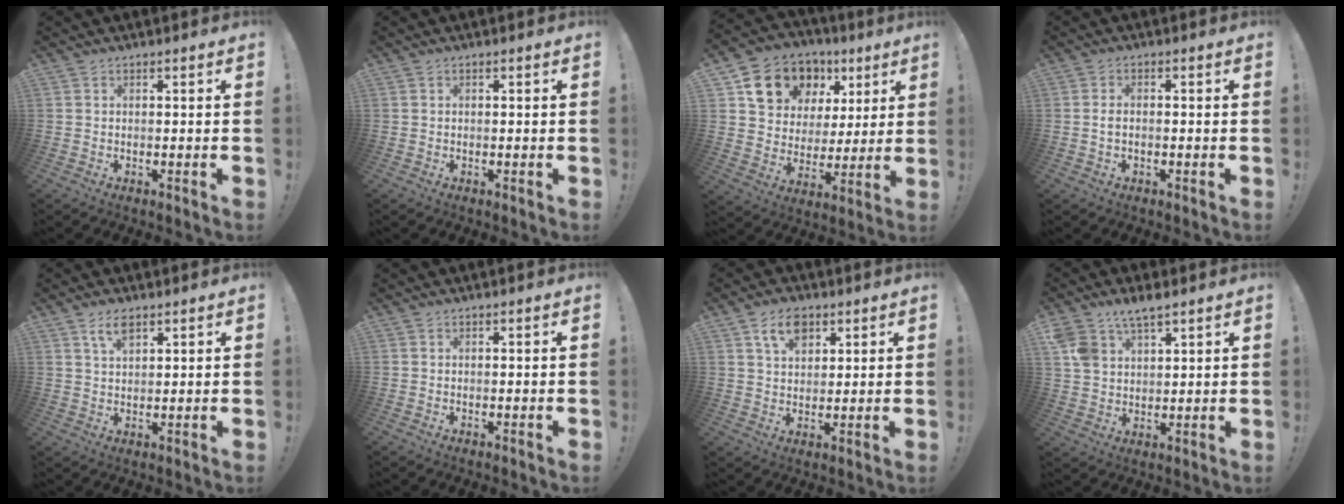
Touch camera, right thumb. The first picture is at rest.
{"total": 0.0}
{"total": 16.0, "force": [9.3, 11.4, 6.3], "torque": [-0.102, -0.048, 0.183]}
{"total": 1.8, "force": [-0.5, 1.0, 1.4], "torque": [-0.031, 0.007, -0.007]}
{"total": 4.8, "force": [3.1, 1.9, 3.2], "torque": [-0.054, -0.010, 0.054]}
{"total": 0.0}
{"total": 8.5, "force": [4.7, 5.3, 4.7], "torque": [-0.067, -0.012, 0.087]}
{"total": 7.4, "force": [5.2, 3.9, 3.6], "torque": [-0.058, -0.023, 0.099]}